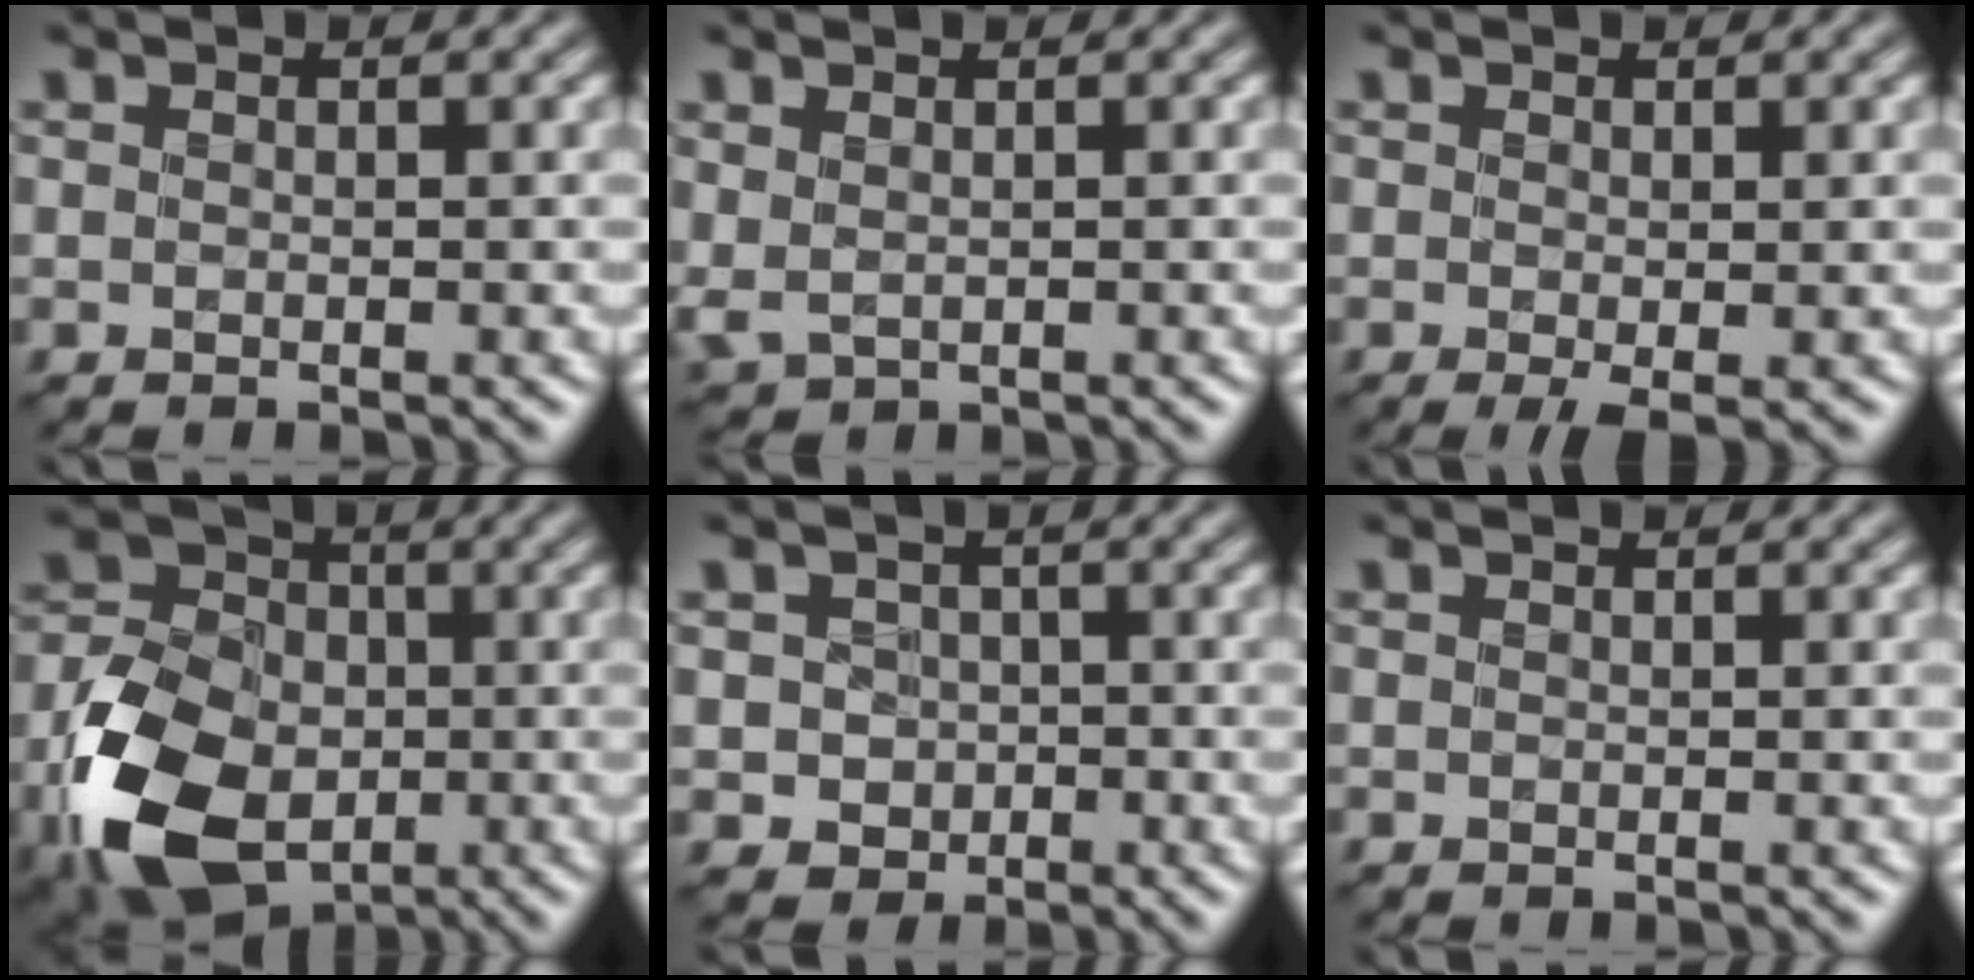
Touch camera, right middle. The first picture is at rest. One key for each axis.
{"total": 1.4, "fx": 0.6, "fy": 1.0, "fz": 0.8, "tx": -0.023, "ty": -0.006, "tz": 0.016}
{"total": 1.4, "fx": -0.3, "fy": 0.3, "fz": 1.4, "tx": -0.026, "ty": -0.008, "tz": -0.007}
{"total": 11.8, "fx": -4.5, "fy": 8.0, "fz": 7.5, "tx": -0.172, "ty": -0.020, "tz": -0.098}
{"total": 2.3, "fx": -0.3, "fy": 2.3, "fz": 0.4, "tx": 0.012, "ty": 0.000, "tz": -0.007}
{"total": 0.0}